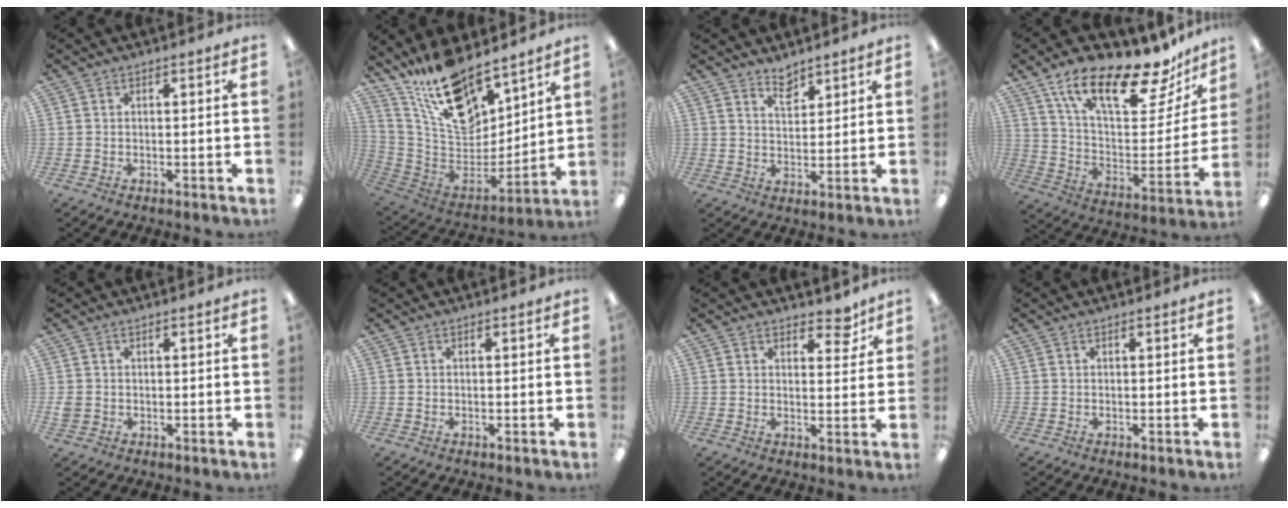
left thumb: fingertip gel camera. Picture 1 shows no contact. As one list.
[{"total": 19.2, "force": [15.0, 7.6, 9.4], "torque": [-0.176, -0.100, 0.271]}, {"total": 4.7, "force": [4.1, 1.9, 1.5], "torque": [-0.014, -0.027, 0.071]}, {"total": 21.1, "force": [15.4, 7.0, 12.6], "torque": [-0.203, -0.101, 0.260]}, {"total": 1.9, "force": [0.1, 1.7, 0.7], "torque": [-0.004, 0.000, -0.001]}, {"total": 0.0}, {"total": 6.2, "force": [4.8, 2.9, 2.8], "torque": [-0.018, -0.029, 0.078]}, {"total": 0.0}]